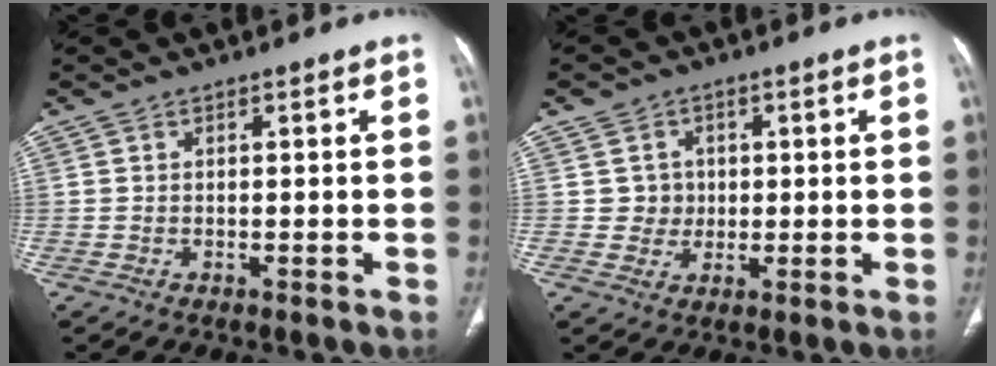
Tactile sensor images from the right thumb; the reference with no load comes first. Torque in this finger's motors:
{"motor_torque": [-1.35, 1.59, 0.26, -0.18, 0.11]}